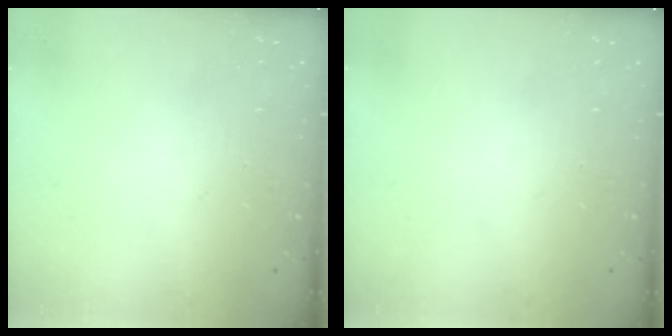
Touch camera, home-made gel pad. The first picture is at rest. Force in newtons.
{"total": 0.0}